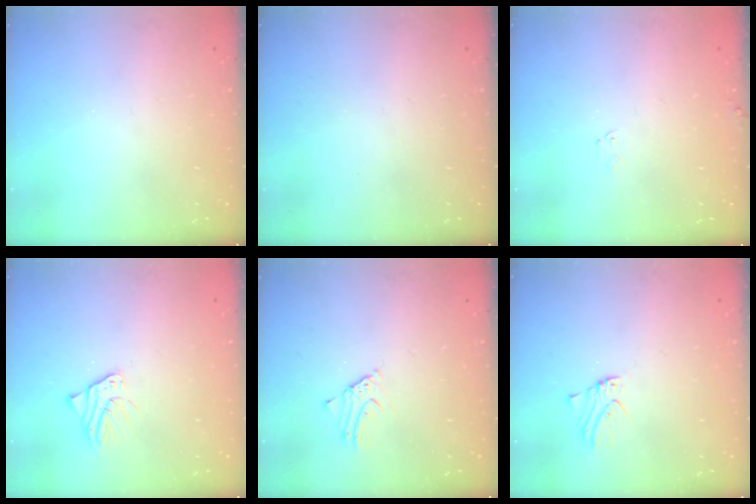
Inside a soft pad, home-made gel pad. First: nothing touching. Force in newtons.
{"total": 0.0}
{"total": 4.5, "press": 4.5, "slide": 0.4}
{"total": 2.8, "press": 2.8, "slide": 0.2}
{"total": 2.3, "press": 2.3, "slide": 0.1}
{"total": 0.0}